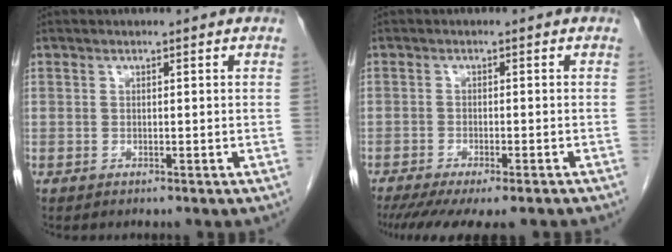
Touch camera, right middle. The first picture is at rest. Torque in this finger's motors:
{"motor_torque": [1.13, -1.01, 0.14, 0.08]}